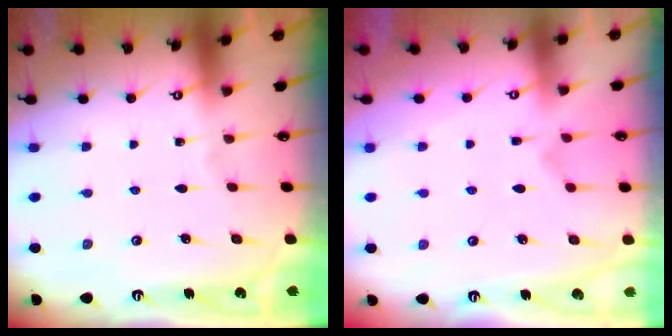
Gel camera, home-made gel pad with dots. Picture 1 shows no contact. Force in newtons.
{"total": 2.3, "press": 2.0, "slide": 1.1}